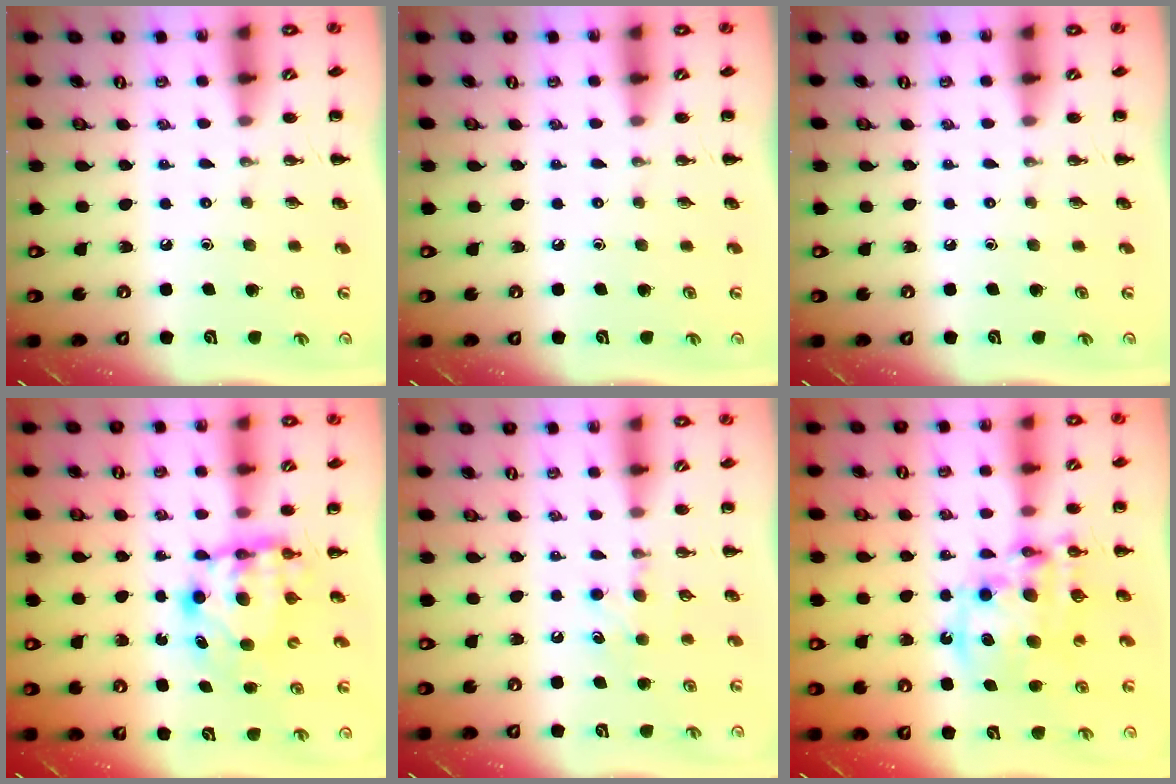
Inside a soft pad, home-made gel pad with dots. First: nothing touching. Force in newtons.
{"total": 0.0}
{"total": 0.0}
{"total": 6.5, "press": 6.4, "slide": 0.8}
{"total": 6.0, "press": 5.8, "slide": 1.7}
{"total": 14.3, "press": 13.8, "slide": 3.4}